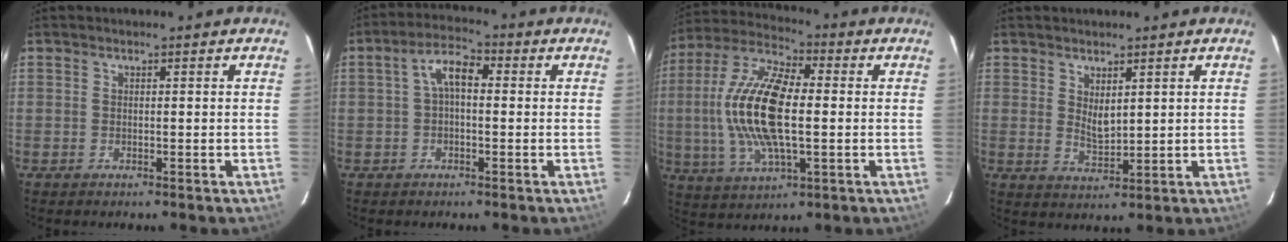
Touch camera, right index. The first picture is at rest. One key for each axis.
{"total": 5.3, "fx": 0.3, "fy": 2.7, "fz": 4.5, "tx": -0.087, "ty": 0.021, "tz": 0.005}
{"total": 17.8, "fx": -0.2, "fy": 6.8, "fz": 16.4, "tx": -0.335, "ty": 0.007, "tz": -0.008}
{"total": 3.7, "fx": 1.7, "fy": 1.7, "fz": 2.8, "tx": -0.044, "ty": -0.008, "tz": 0.032}